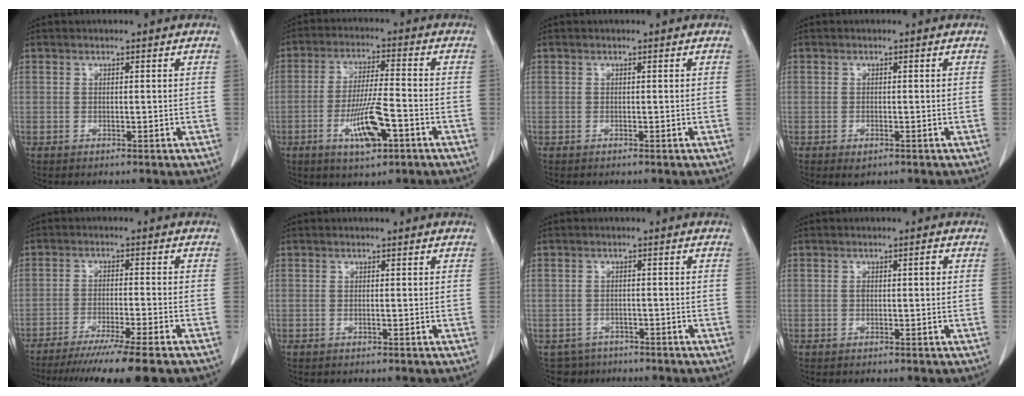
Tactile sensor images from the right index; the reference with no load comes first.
{"total": 9.0, "force": [-3.7, 1.5, 8.1], "torque": [-0.153, -0.006, -0.061]}
{"total": 0.0}
{"total": 1.5, "force": [-0.8, 0.7, 1.0], "torque": [-0.015, -0.001, -0.002]}
{"total": 12.9, "force": [-10.4, -1.1, 7.5], "torque": [-0.103, -0.040, -0.161]}
{"total": 0.0}
{"total": 3.9, "force": [-2.8, 2.7, -0.7], "torque": [0.013, 0.007, -0.042]}
{"total": 1.3, "force": [0.1, 0.4, 1.2], "torque": [-0.015, 0.004, 0.004]}